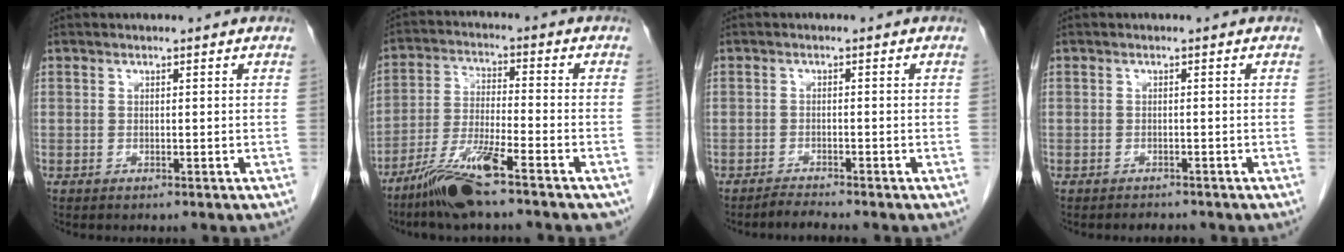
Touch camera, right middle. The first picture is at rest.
{"total": 11.8, "force": [-8.3, 1.1, 8.3], "torque": [-0.156, -0.023, -0.149]}
{"total": 1.7, "force": [-1.6, -0.4, 0.1], "torque": [-0.008, -0.009, -0.031]}
{"total": 1.5, "force": [-1.4, 0.5, 0.1], "torque": [-0.007, -0.004, -0.019]}